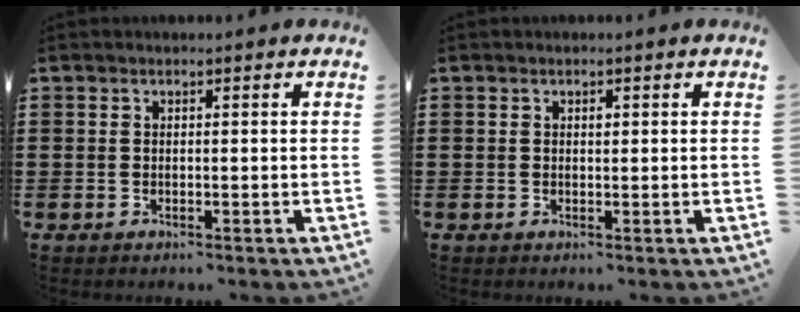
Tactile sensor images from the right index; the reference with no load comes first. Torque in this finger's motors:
{"motor_torque": [0.06, -0.02, 0.00, 0.00]}